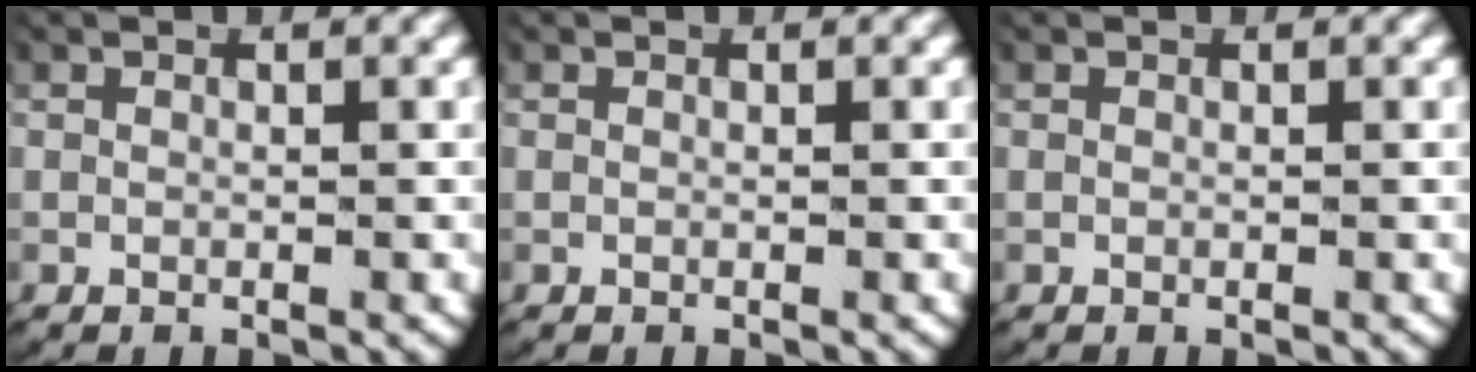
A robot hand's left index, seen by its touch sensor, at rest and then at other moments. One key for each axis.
{"total": 0.0}
{"total": 0.0}